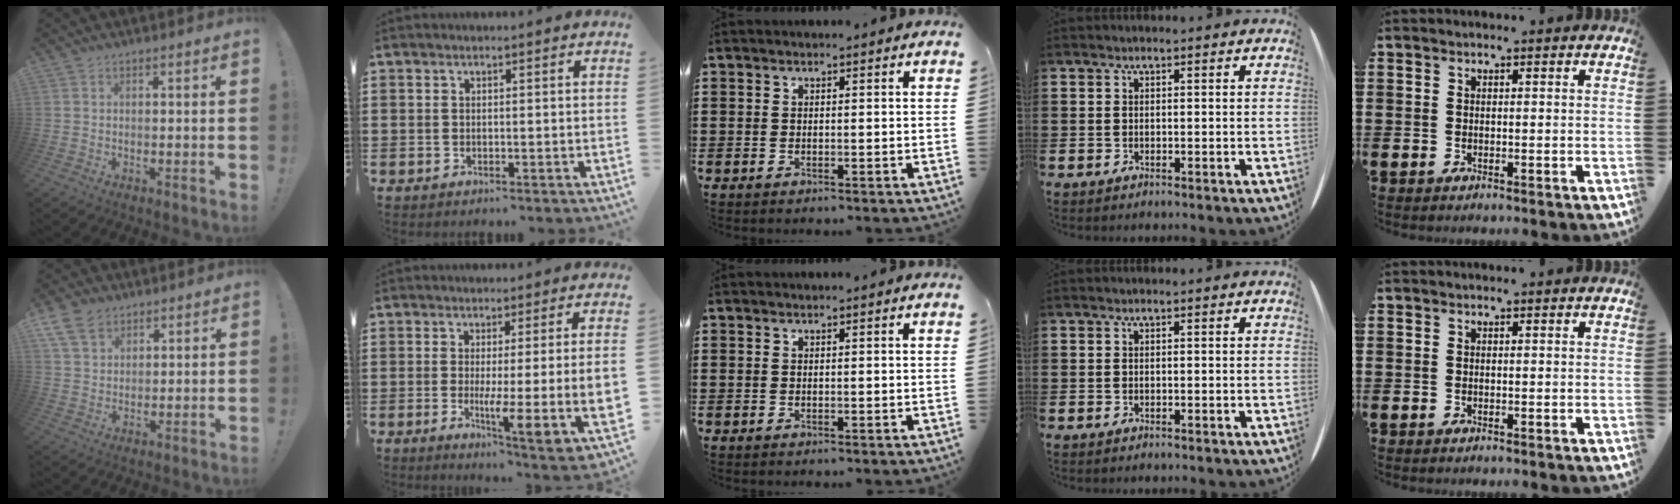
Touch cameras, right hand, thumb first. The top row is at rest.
{"thumb": {"total": 7.9, "force": [5.0, 5.2, 3.3], "torque": [-0.066, -0.016, 0.102]}, "index": {"total": 8.5, "force": [-0.5, 0.8, 8.4], "torque": [-0.137, -0.025, -0.008]}}